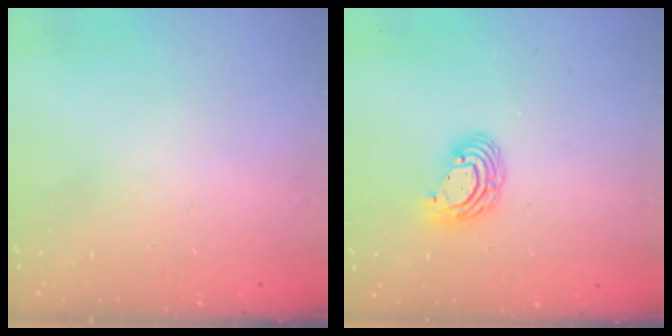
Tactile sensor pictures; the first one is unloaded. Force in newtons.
{"total": 7.3, "press": 7.1, "slide": 1.3}